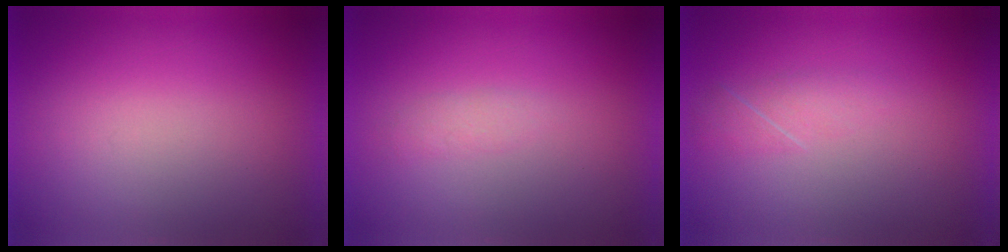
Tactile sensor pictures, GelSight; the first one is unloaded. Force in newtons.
{"total": 1.4}
{"total": 2.1}